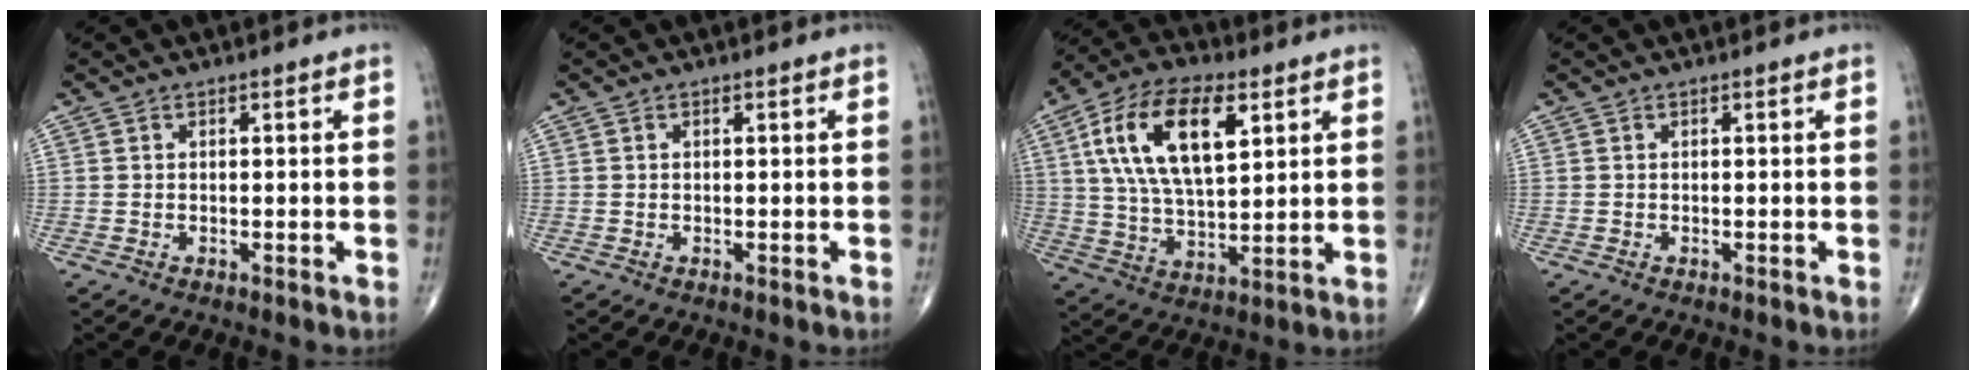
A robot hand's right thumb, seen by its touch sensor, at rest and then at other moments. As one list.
[{"total": 0.0}, {"total": 17.8, "force": [6.2, 8.3, 14.5], "torque": [-0.260, -0.006, 0.113]}, {"total": 0.0}]